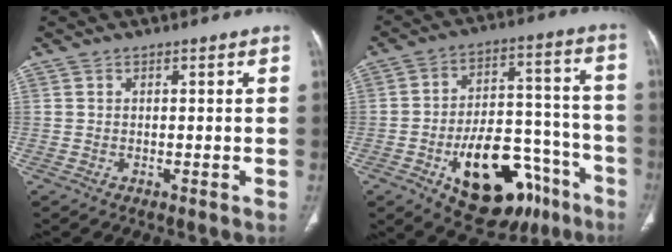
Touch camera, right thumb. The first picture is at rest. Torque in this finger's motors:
{"motor_torque": [4.06, 0.95, 1.46, -0.95, 0.38]}